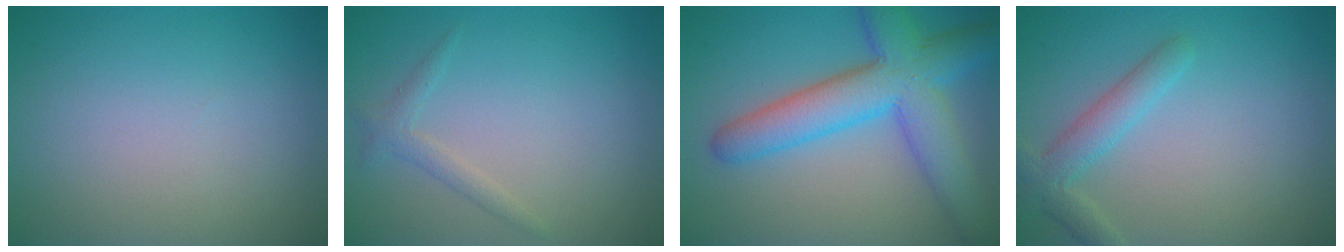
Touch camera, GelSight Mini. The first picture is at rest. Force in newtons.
{"total": 1.4, "press": 1.4, "slide": 0.1}
{"total": 8.2, "press": 8.2, "slide": 0.3}
{"total": 3.0, "press": 3.0, "slide": 0.2}